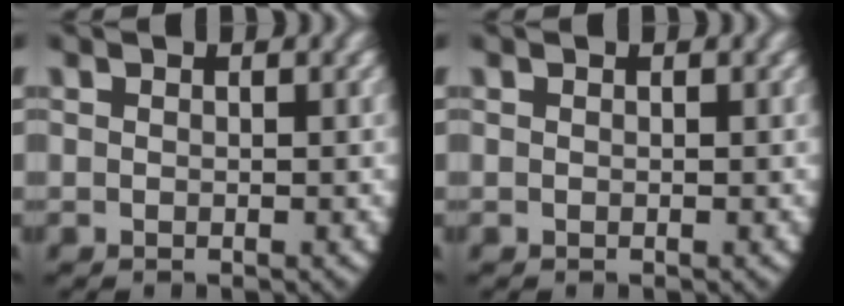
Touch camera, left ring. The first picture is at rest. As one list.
[{"total": 0.0}]